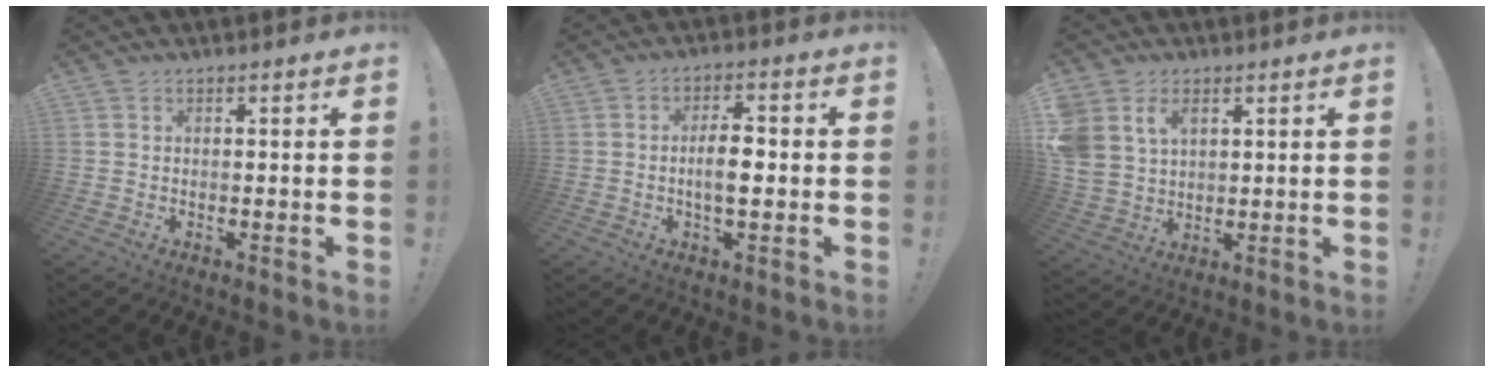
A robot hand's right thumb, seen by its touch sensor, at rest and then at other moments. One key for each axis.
{"total": 6.8, "fx": -1.0, "fy": 2.8, "fz": 6.1, "tx": -0.091, "ty": 0.001, "tz": -0.025}
{"total": 8.2, "fx": 3.8, "fy": 6.2, "fz": 3.8, "tx": -0.081, "ty": -0.018, "tz": 0.075}